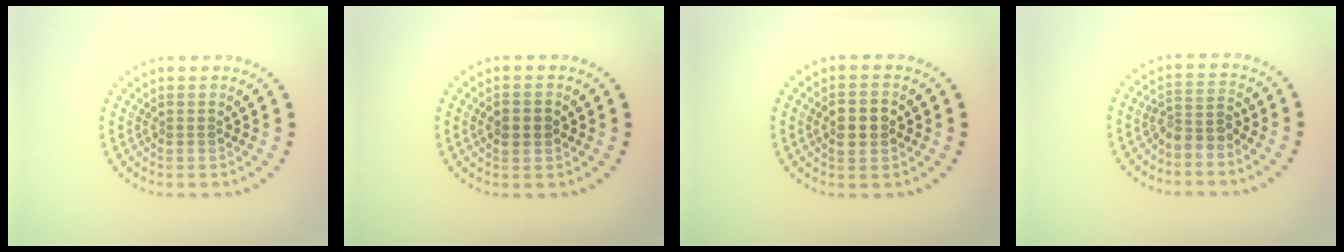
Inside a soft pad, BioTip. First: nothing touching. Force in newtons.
{"total": 2.3, "press": 2.2, "slide": 0.2}
{"total": 2.6, "press": 2.6, "slide": 0.2}
{"total": 2.4, "press": 1.9, "slide": 1.5}